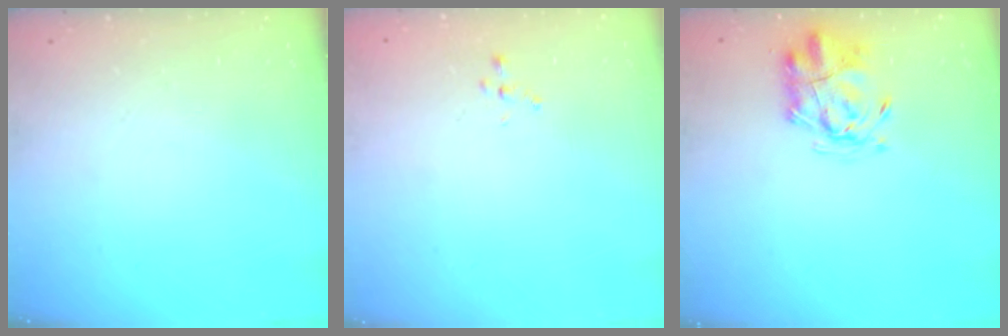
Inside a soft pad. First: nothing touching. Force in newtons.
{"total": 0.7, "press": 0.6, "slide": 0.4}
{"total": 2.3, "press": 2.2, "slide": 0.7}